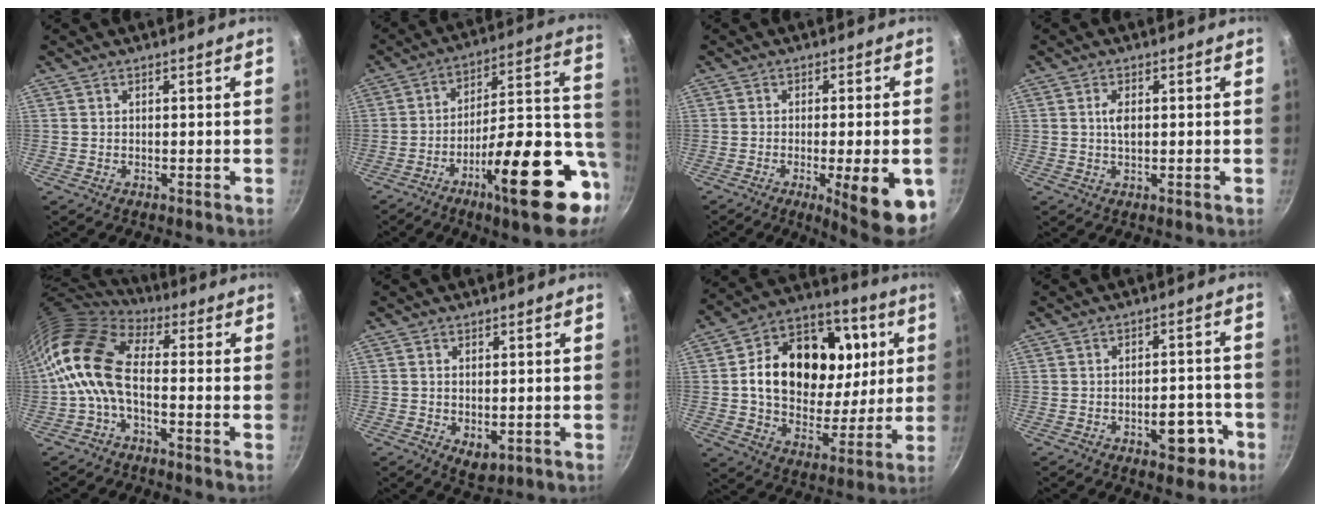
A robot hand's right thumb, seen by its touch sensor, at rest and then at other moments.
{"total": 23.3, "force": [-8.1, 7.4, 20.6], "torque": [-0.251, 0.038, -0.120]}
{"total": 12.6, "force": [-4.2, 2.5, 11.6], "torque": [-0.142, 0.003, -0.051]}
{"total": 2.7, "force": [0.3, 1.2, 2.4], "torque": [-0.045, 0.002, 0.004]}
{"total": 12.1, "force": [-1.9, 6.4, 10.1], "torque": [-0.187, 0.030, -0.055]}
{"total": 4.0, "force": [-0.5, 2.4, 3.1], "torque": [-0.046, -0.015, -0.003]}
{"total": 24.6, "force": [4.8, 17.7, 16.4], "torque": [-0.227, 0.004, 0.069]}
{"total": 7.3, "force": [-3.3, 3.8, 5.3], "torque": [-0.044, 0.025, -0.036]}